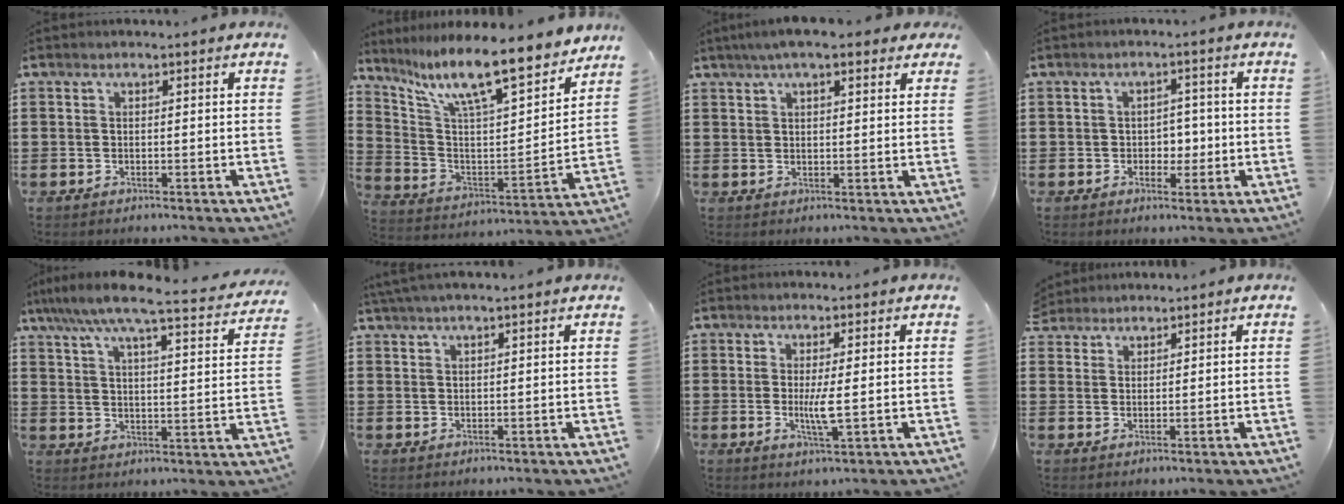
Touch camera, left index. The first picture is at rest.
{"total": 11.9, "force": [9.7, 1.5, 6.7], "torque": [-0.151, -0.071, 0.159]}
{"total": 5.2, "force": [3.7, 1.2, 3.5], "torque": [-0.076, 0.006, 0.064]}
{"total": 3.2, "force": [-0.4, 2.6, 1.8], "torque": [-0.036, 0.003, -0.016]}
{"total": 7.1, "force": [6.1, 0.1, 3.7], "torque": [-0.089, -0.042, 0.096]}
{"total": 2.4, "force": [2.0, 0.1, 1.3], "torque": [-0.029, 0.004, 0.038]}
{"total": 3.8, "force": [0.0, 0.2, 3.8], "torque": [-0.076, -0.008, -0.004]}
{"total": 2.2, "force": [2.1, 0.6, -0.3], "torque": [-0.001, 0.003, 0.042]}